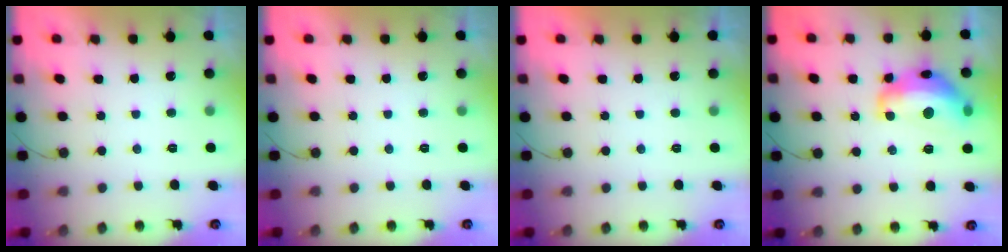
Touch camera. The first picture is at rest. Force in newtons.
{"total": 0.0}
{"total": 0.0}
{"total": 15.6, "press": 15.6, "slide": 1.0}